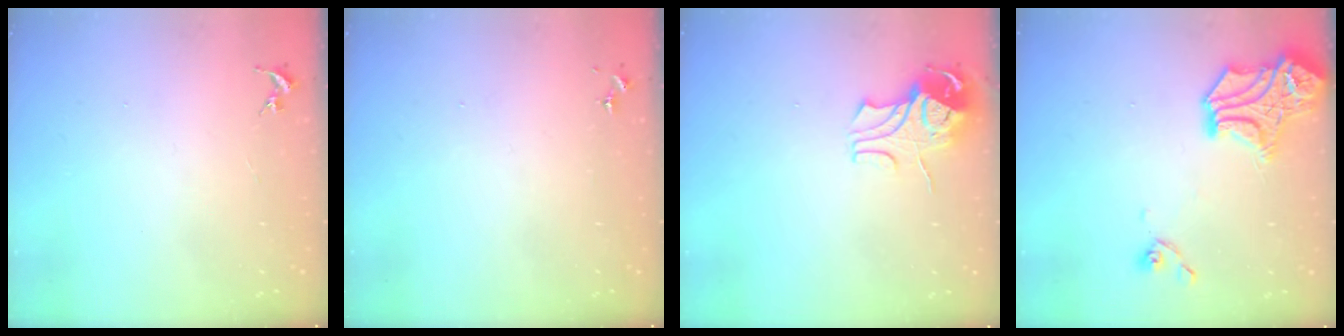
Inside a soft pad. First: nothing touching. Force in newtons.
{"total": 0.0}
{"total": 9.4, "press": 9.4, "slide": 1.1}
{"total": 17.1, "press": 17.0, "slide": 1.5}